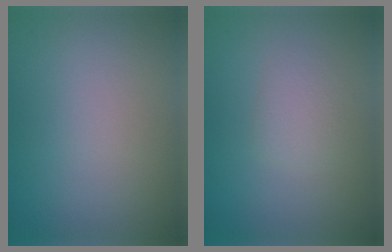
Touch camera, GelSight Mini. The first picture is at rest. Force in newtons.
{"total": 1.6, "press": 1.6, "slide": 0.1}